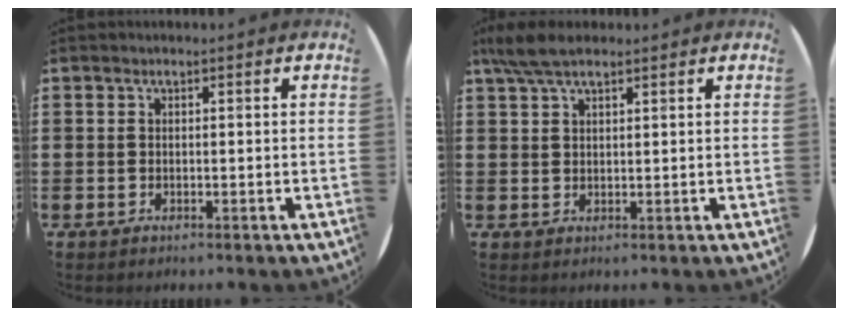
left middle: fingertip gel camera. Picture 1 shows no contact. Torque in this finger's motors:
{"motor_torque": [0.87, -0.57, 0.12, 0.02]}